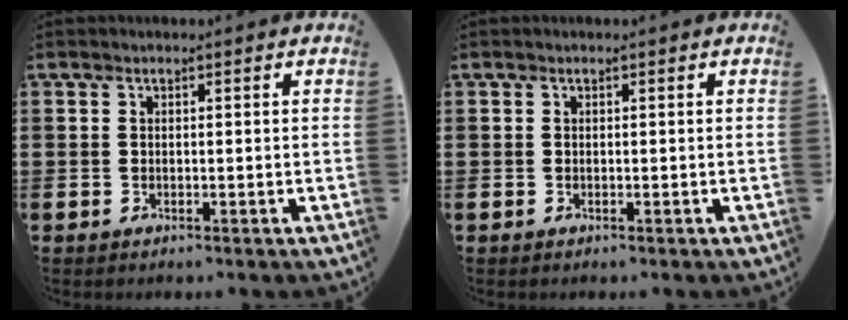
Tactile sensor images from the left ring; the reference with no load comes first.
{"total": 0.0}